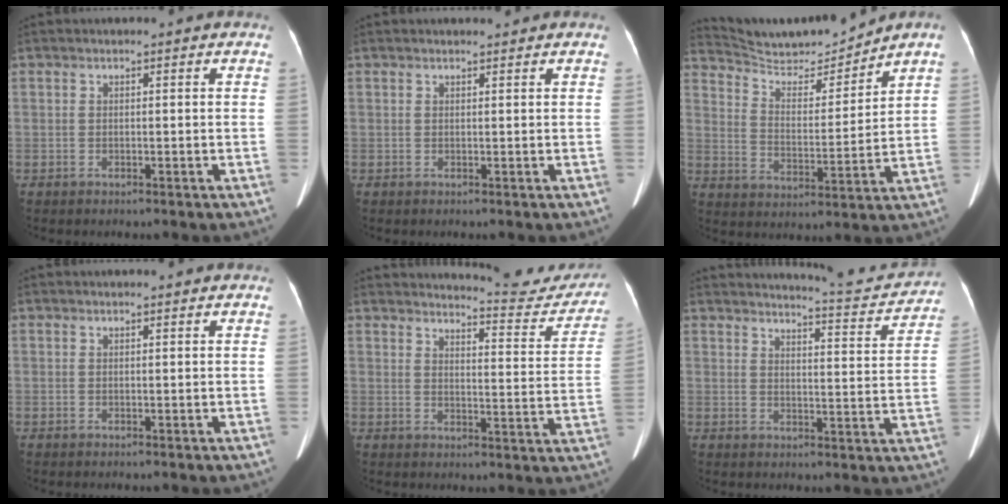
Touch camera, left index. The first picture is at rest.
{"total": 1.3, "force": [1.2, 0.2, 0.2], "torque": [-0.005, 0.006, 0.019]}
{"total": 10.6, "force": [10.5, 0.2, 1.6], "torque": [-0.034, -0.005, 0.191]}
{"total": 1.8, "force": [1.7, 0.2, 0.4], "torque": [-0.007, 0.010, 0.022]}
{"total": 13.3, "force": [13.1, 1.6, 1.7], "torque": [-0.004, -0.055, 0.143]}
{"total": 11.7, "force": [11.5, 0.5, 2.0], "torque": [-0.021, -0.030, 0.133]}